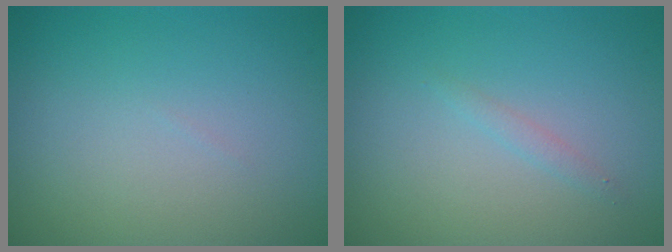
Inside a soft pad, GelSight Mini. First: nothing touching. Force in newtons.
{"total": 0.7, "press": 0.7, "slide": 0.1}